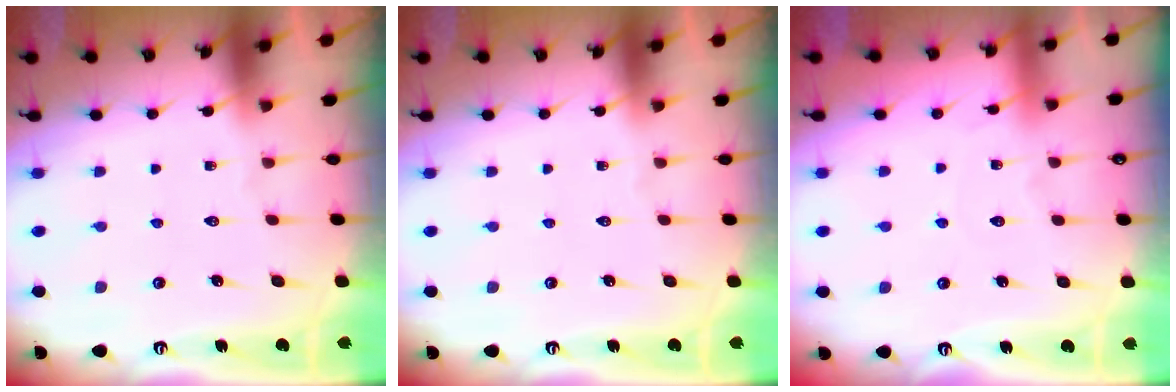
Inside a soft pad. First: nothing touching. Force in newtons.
{"total": 0.0}
{"total": 2.1, "press": 2.1, "slide": 0.3}